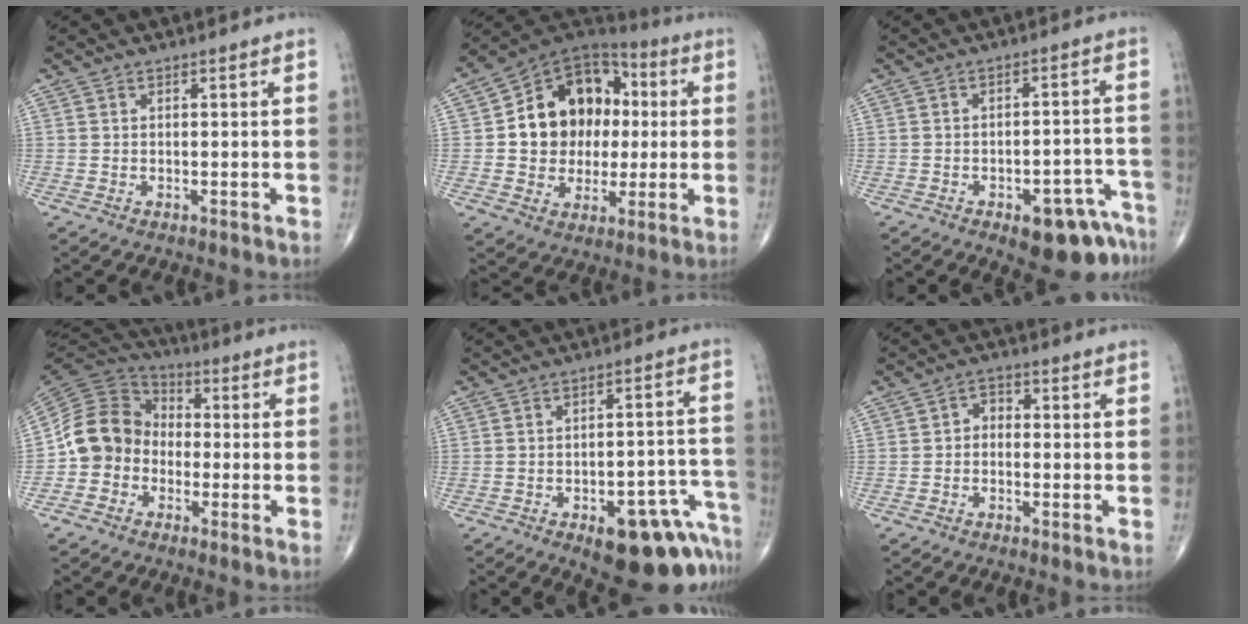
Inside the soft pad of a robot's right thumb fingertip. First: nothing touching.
{"total": 17.8, "force": [1.3, 14.4, 10.5], "torque": [-0.115, 0.028, 0.023]}
{"total": 11.2, "force": [-7.2, 4.8, 7.2], "torque": [-0.059, 0.057, -0.090]}
{"total": 11.7, "force": [-2.8, 10.2, 5.1], "torque": [-0.079, 0.050, -0.068]}
{"total": 15.9, "force": [-9.4, 6.7, 11.0], "torque": [-0.070, 0.085, -0.115]}
{"total": 2.8, "force": [-0.5, 2.2, 1.7], "torque": [-0.012, 0.017, -0.024]}